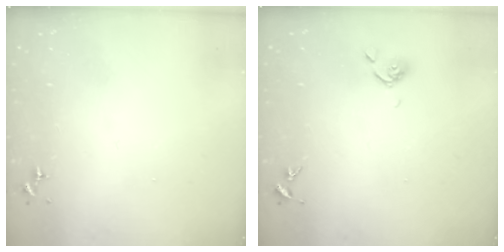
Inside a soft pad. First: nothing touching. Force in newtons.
{"total": 6.0, "press": 5.9, "slide": 0.8}